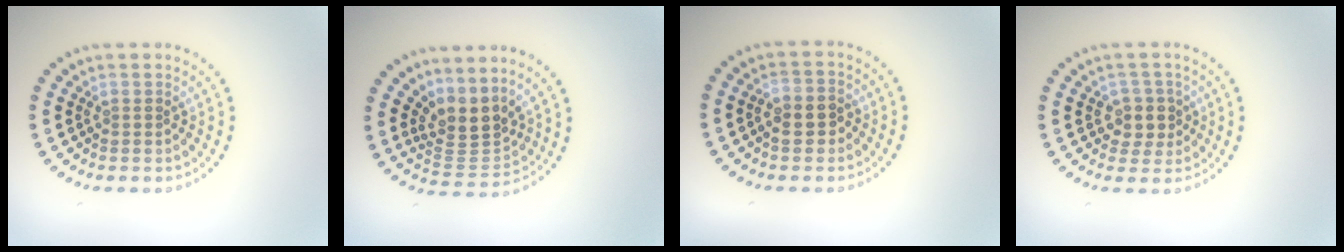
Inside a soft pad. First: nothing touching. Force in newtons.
{"total": 3.5, "press": 2.5, "slide": 2.4}
{"total": 2.6, "press": 2.6, "slide": 0.6}
{"total": 2.5, "press": 2.3, "slide": 1.1}